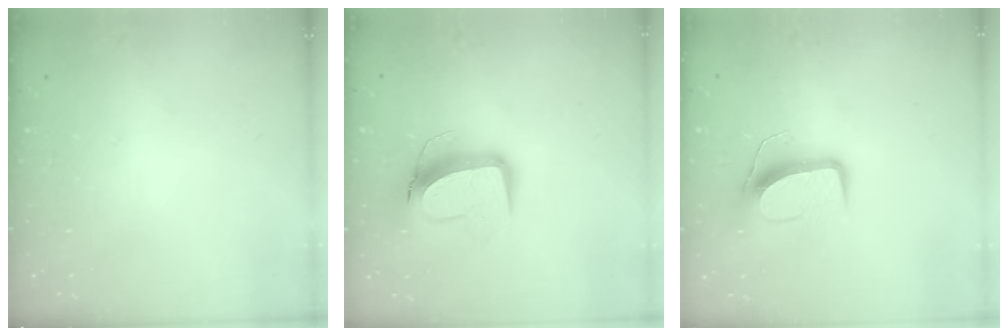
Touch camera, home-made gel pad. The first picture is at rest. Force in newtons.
{"total": 12.1, "press": 12.0, "slide": 1.4}
{"total": 9.8, "press": 9.8, "slide": 0.8}